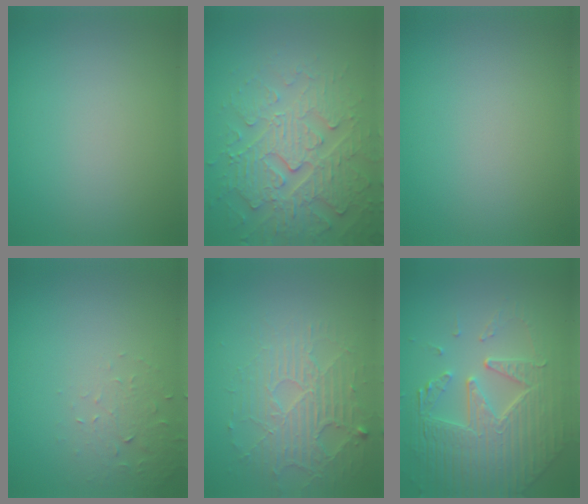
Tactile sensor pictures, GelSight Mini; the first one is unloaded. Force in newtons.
{"total": 5.5, "press": 5.1, "slide": 2.0}
{"total": 0.0}
{"total": 1.9, "press": 1.8, "slide": 0.4}
{"total": 3.8, "press": 3.5, "slide": 1.6}
{"total": 8.0, "press": 5.6, "slide": 5.7}